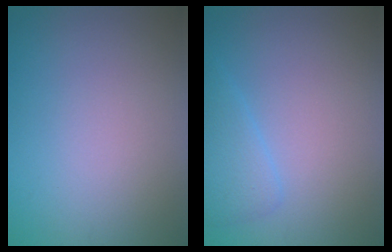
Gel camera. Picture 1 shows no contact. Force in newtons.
{"total": 2.4, "press": 2.4, "slide": 0.2}